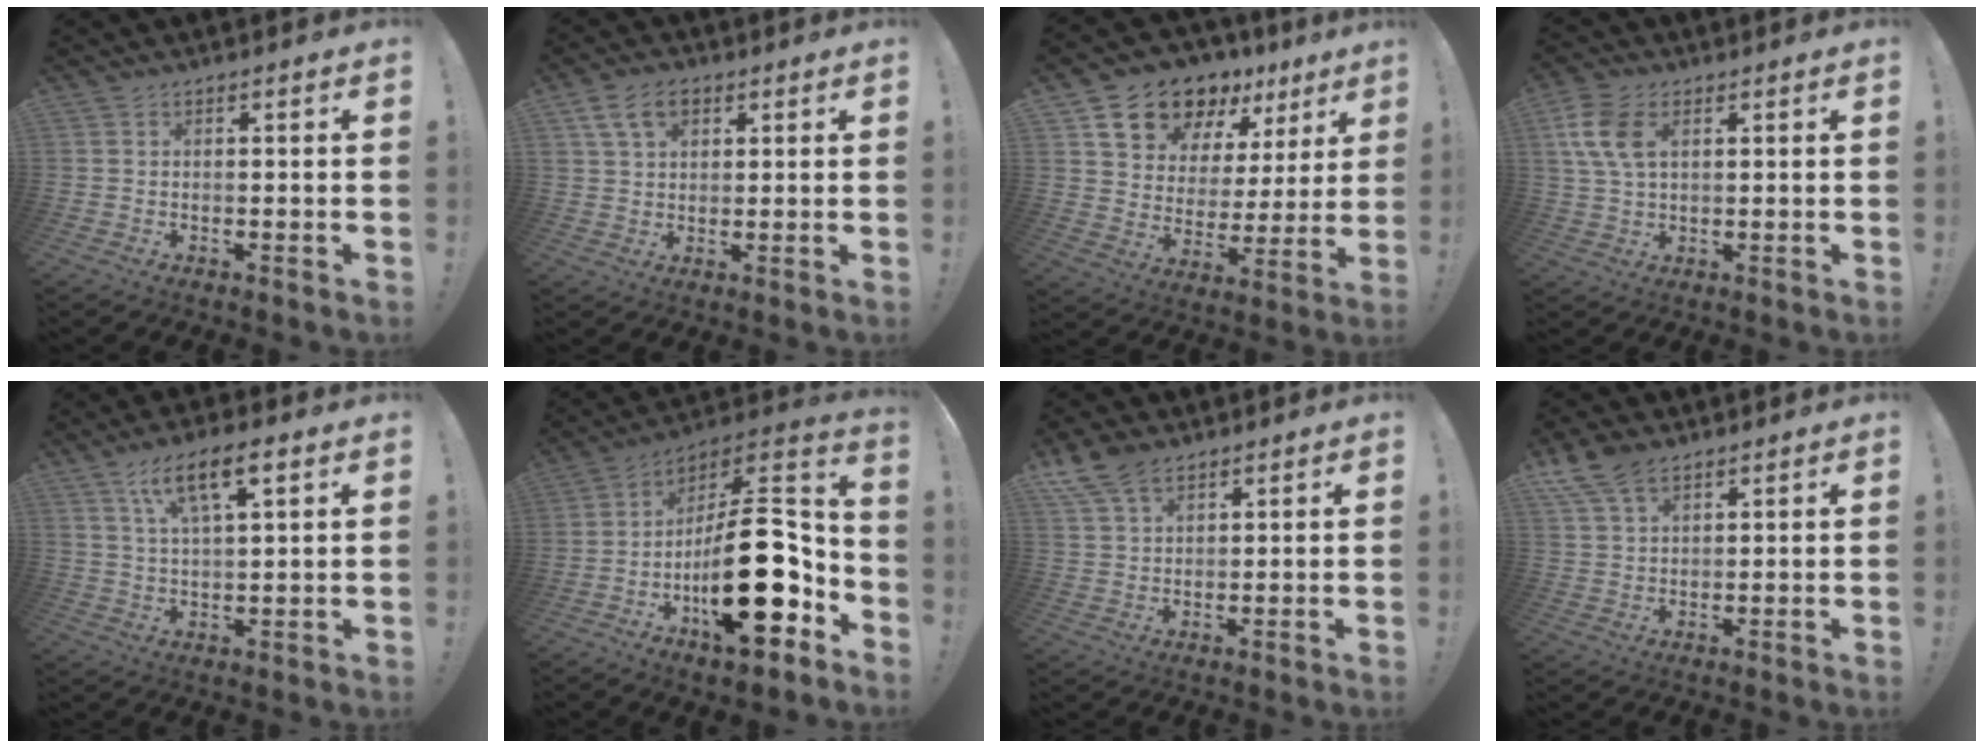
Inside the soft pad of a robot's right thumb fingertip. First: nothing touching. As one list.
[{"total": 8.8, "force": [4.1, 6.0, 4.9], "torque": [-0.072, -0.002, 0.079]}, {"total": 15.7, "force": [11.9, 8.8, 5.1], "torque": [-0.087, -0.083, 0.226]}, {"total": 10.3, "force": [3.3, 6.5, 7.2], "torque": [-0.150, 0.001, 0.065]}, {"total": 10.1, "force": [5.2, 3.3, 8.1], "torque": [-0.136, -0.012, 0.091]}, {"total": 28.1, "force": [-6.5, 12.4, 24.3], "torque": [-0.390, 0.038, -0.095]}, {"total": 8.4, "force": [5.6, 4.6, 4.2], "torque": [-0.076, -0.021, 0.112]}, {"total": 8.5, "force": [5.5, 4.6, 4.6], "torque": [-0.081, -0.018, 0.109]}]